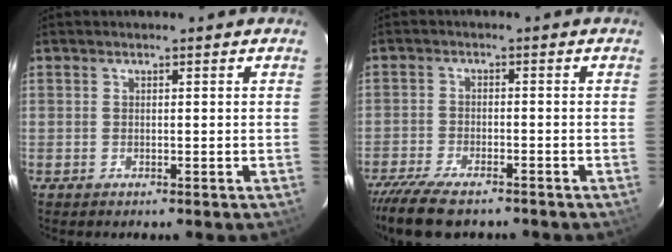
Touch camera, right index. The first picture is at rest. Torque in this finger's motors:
{"motor_torque": [1.16, -0.97, 0.47, 0.12]}